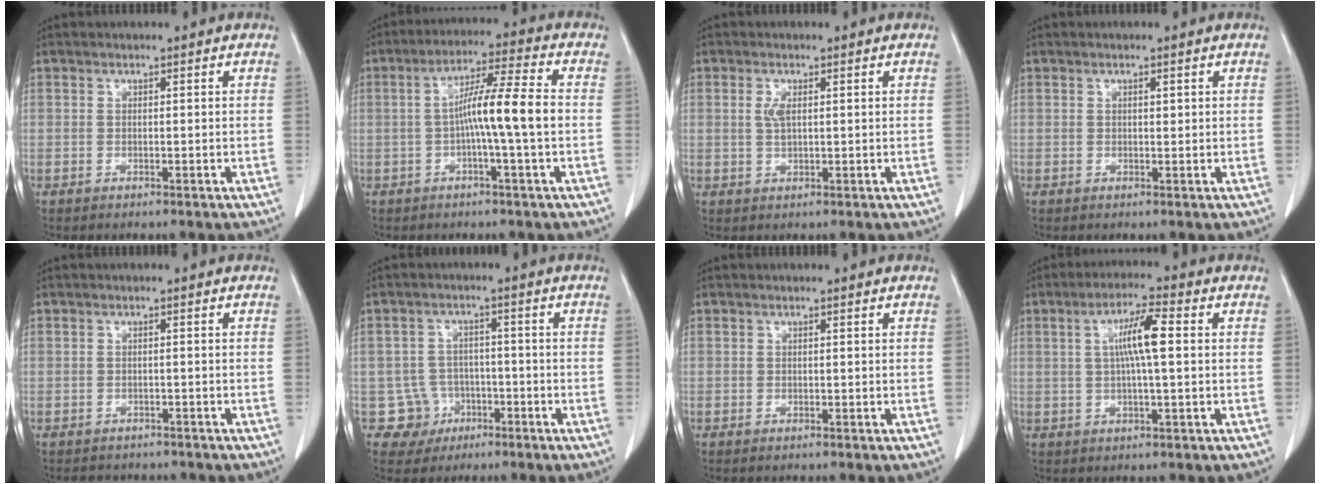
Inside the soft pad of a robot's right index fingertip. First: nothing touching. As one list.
[{"total": 8.8, "force": [-0.9, -0.6, 8.8], "torque": [-0.154, 0.015, -0.021]}, {"total": 2.2, "force": [0.5, 0.8, 2.0], "torque": [-0.045, -0.004, 0.011]}, {"total": 0.7, "force": [0.3, 0.2, 0.6], "torque": [-0.010, -0.001, 0.004]}, {"total": 4.0, "force": [-3.4, 1.9, 0.5], "torque": [-0.011, 0.003, -0.042]}, {"total": 5.2, "force": [-2.1, 4.8, -0.1], "torque": [0.009, 0.014, -0.030]}, {"total": 0.0}, {"total": 6.6, "force": [1.0, 0.4, 6.6], "torque": [-0.120, 0.008, 0.015]}]